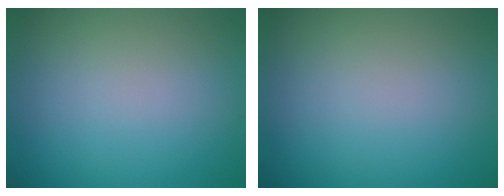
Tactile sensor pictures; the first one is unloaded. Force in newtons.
{"total": 0.0}